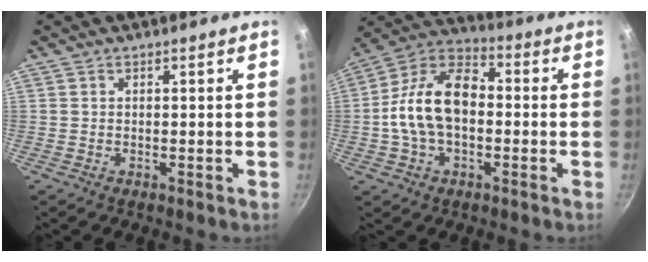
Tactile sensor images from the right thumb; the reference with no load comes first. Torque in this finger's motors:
{"motor_torque": [1.97, 1.96, 1.48, -0.77, 0.61]}